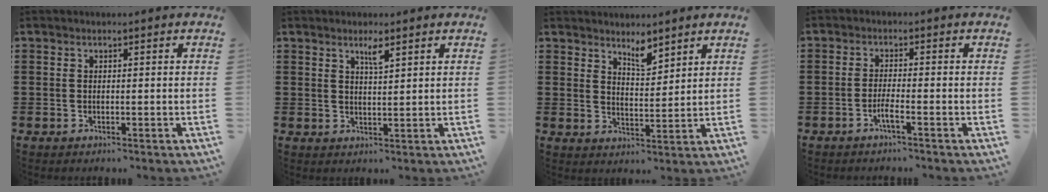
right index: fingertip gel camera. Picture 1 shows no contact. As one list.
[{"total": 2.4, "force": [1.6, 0.3, 1.8], "torque": [-0.030, -0.002, 0.025]}, {"total": 3.9, "force": [3.4, 0.9, 1.5], "torque": [-0.029, -0.008, 0.061]}, {"total": 2.6, "force": [-1.6, 0.0, 2.0], "torque": [-0.043, -0.004, -0.031]}]